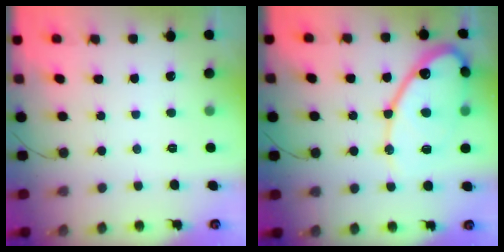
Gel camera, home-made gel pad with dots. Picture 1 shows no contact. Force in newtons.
{"total": 16.3, "press": 16.2, "slide": 1.4}